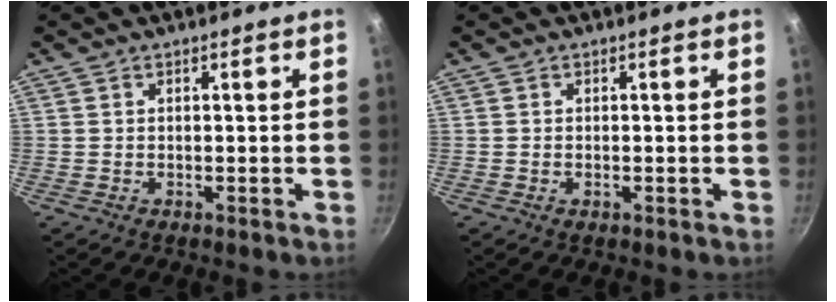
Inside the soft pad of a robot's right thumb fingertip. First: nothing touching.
{"total": 0.6, "force": [-0.2, 0.2, 0.5], "torque": [-0.009, 0.001, -0.004]}